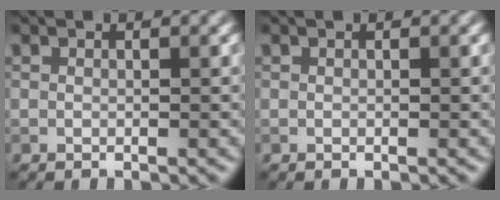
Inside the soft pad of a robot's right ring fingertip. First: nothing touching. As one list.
[{"total": 0.0}]